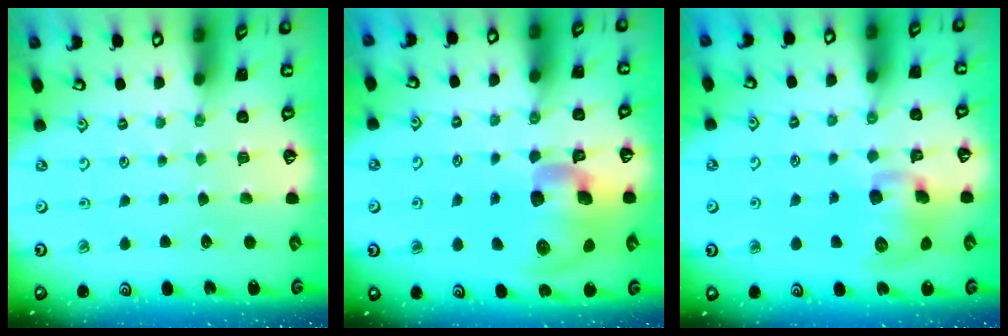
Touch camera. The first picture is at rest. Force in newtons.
{"total": 17.1, "press": 16.9, "slide": 2.7}
{"total": 11.7, "press": 11.5, "slide": 2.0}